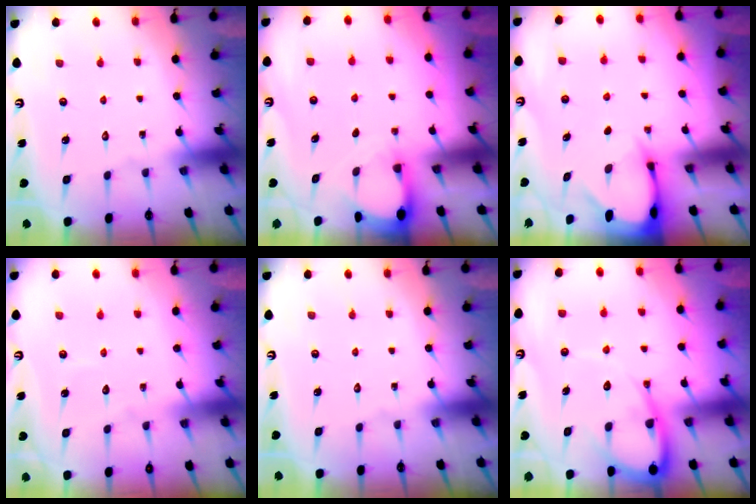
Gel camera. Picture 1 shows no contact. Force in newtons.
{"total": 2.9, "press": 2.9, "slide": 0.3}
{"total": 2.9, "press": 2.9, "slide": 0.4}
{"total": 2.8, "press": 2.8, "slide": 0.3}
{"total": 0.0}
{"total": 8.5, "press": 8.5, "slide": 0.9}